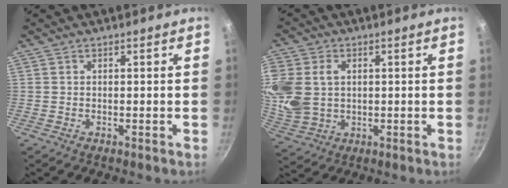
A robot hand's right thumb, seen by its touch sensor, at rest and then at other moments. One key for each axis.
{"total": 14.2, "fx": 2.0, "fy": 11.0, "fz": 8.8, "tx": -0.200, "ty": -0.003, "tz": 0.046}